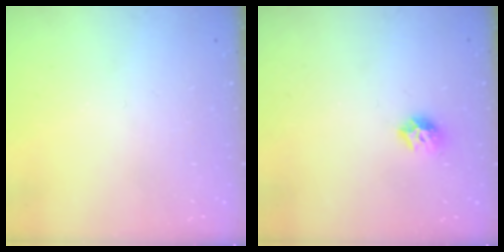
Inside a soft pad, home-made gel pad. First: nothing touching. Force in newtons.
{"total": 8.2, "press": 8.2, "slide": 0.7}